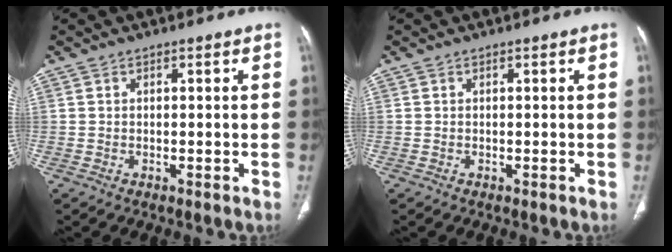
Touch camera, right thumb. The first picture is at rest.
{"total": 0.0}